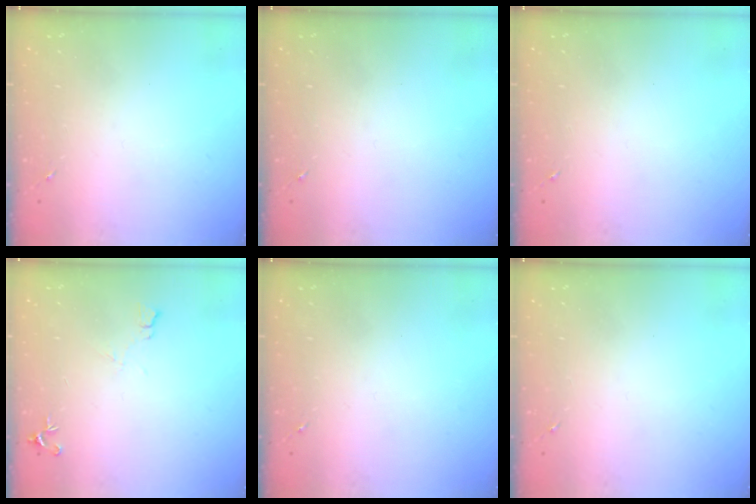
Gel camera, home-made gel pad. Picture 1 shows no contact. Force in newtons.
{"total": 0.0}
{"total": 0.0}
{"total": 5.9, "press": 5.8, "slide": 1.0}
{"total": 0.0}
{"total": 0.0}